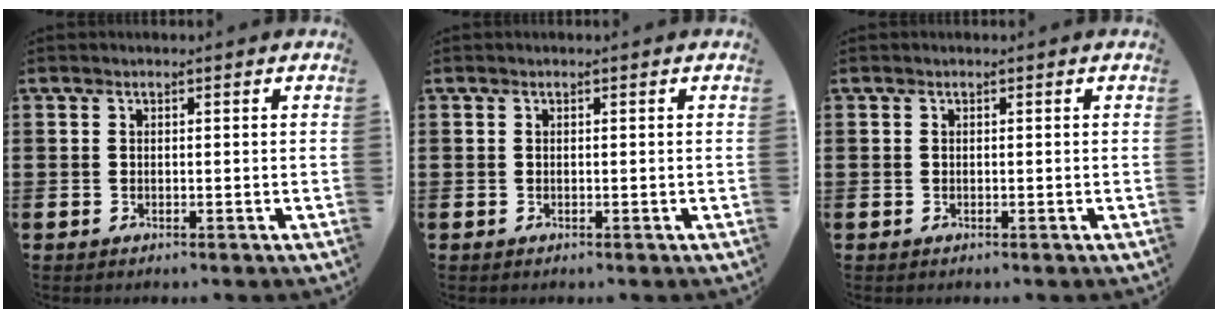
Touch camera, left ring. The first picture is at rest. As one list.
[{"total": 0.0}, {"total": 0.0}]